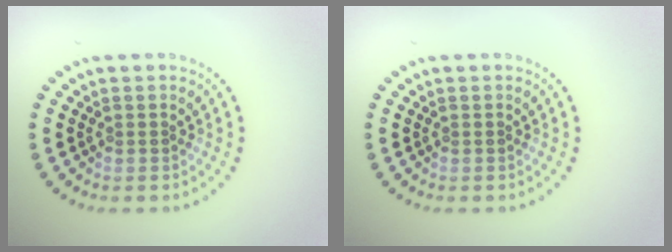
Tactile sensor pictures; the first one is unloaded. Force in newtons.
{"total": 0.0}